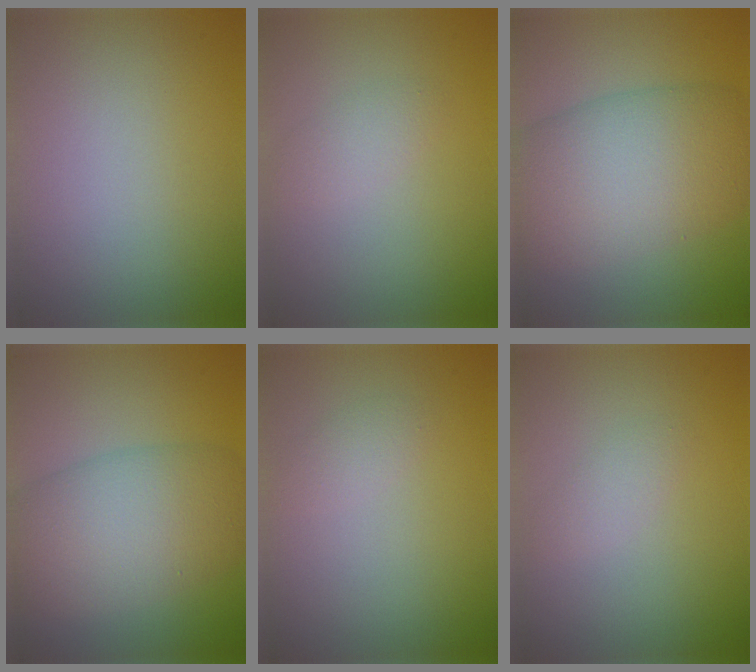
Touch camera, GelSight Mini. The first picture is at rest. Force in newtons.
{"total": 1.4, "press": 1.4, "slide": 0.1}
{"total": 10.5, "press": 10.5, "slide": 0.1}
{"total": 8.6, "press": 8.6, "slide": 0.2}
{"total": 1.1, "press": 1.1, "slide": 0.0}
{"total": 1.2, "press": 1.2, "slide": 0.0}